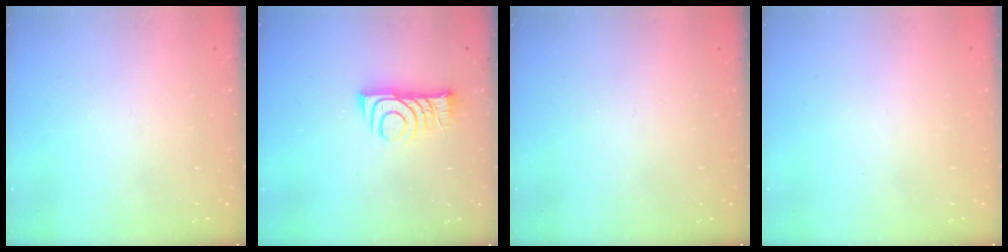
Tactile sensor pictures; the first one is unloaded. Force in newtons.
{"total": 9.0, "press": 8.9, "slide": 0.9}
{"total": 0.0}
{"total": 1.7, "press": 1.7, "slide": 0.1}